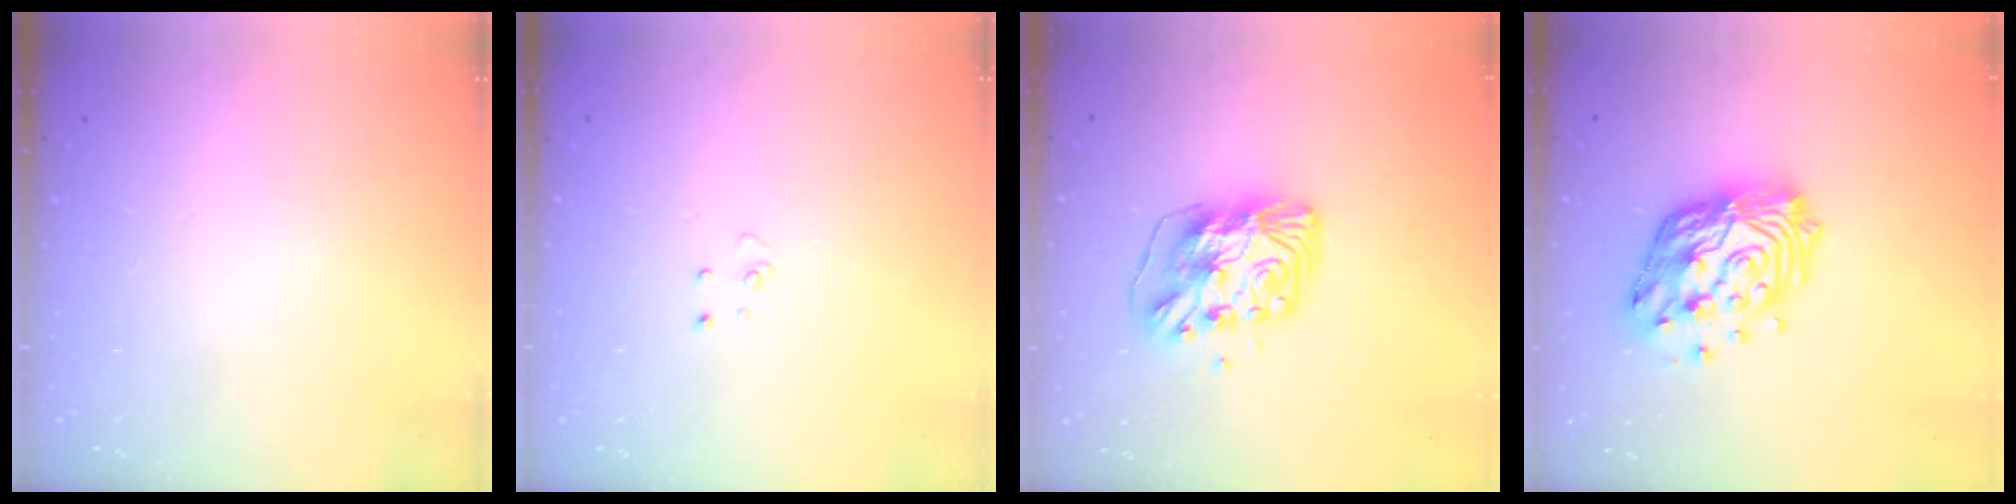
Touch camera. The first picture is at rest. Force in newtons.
{"total": 2.9, "press": 2.9, "slide": 0.2}
{"total": 10.1, "press": 10.0, "slide": 1.2}
{"total": 16.7, "press": 16.6, "slide": 1.7}